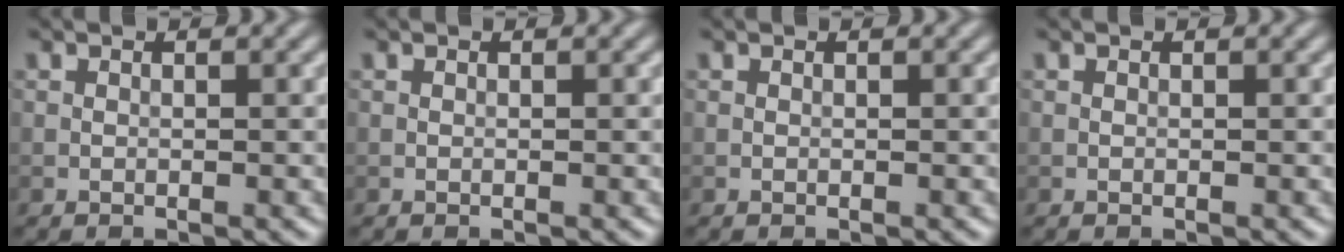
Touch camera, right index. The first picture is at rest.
{"total": 0.0}
{"total": 0.0}
{"total": 0.0}